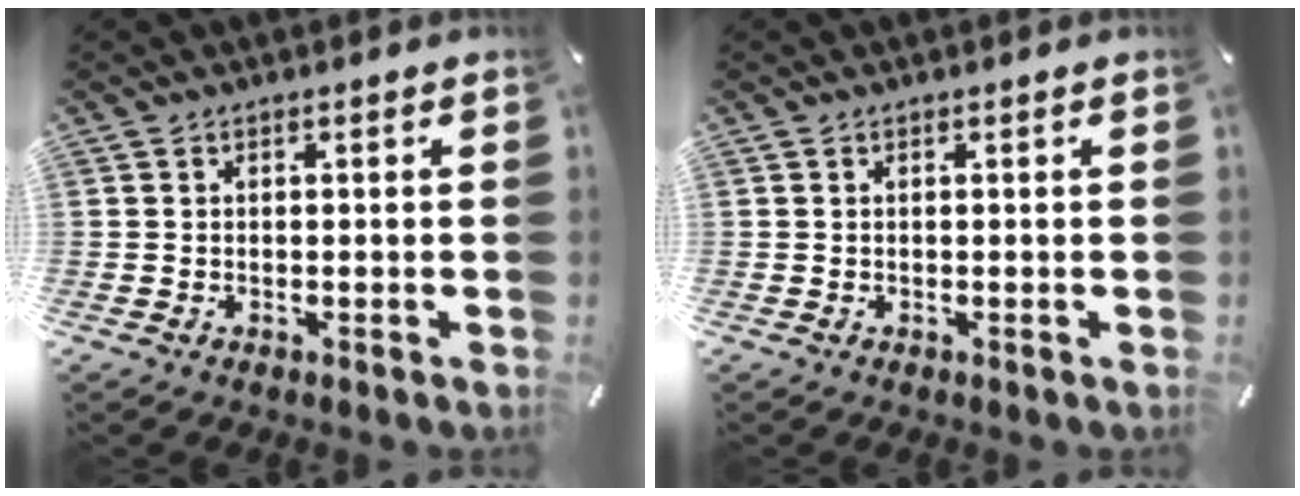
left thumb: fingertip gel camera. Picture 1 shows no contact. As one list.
[{"total": 0.0}]